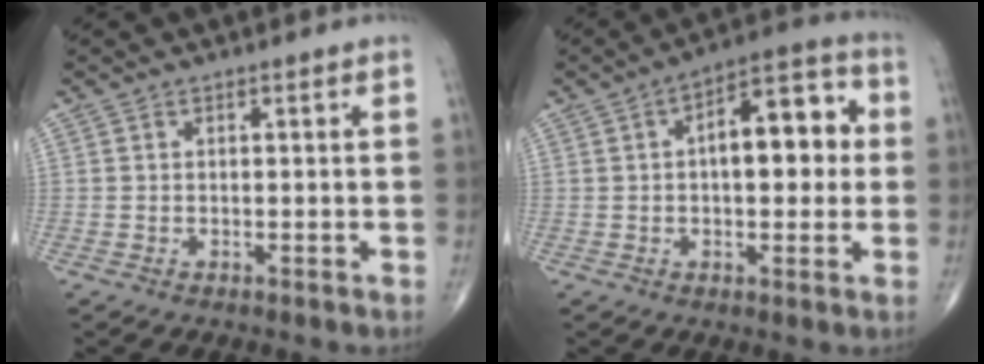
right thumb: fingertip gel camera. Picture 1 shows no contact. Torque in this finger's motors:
{"motor_torque": [0.48, 2.76, 1.00, -0.27, 0.07]}